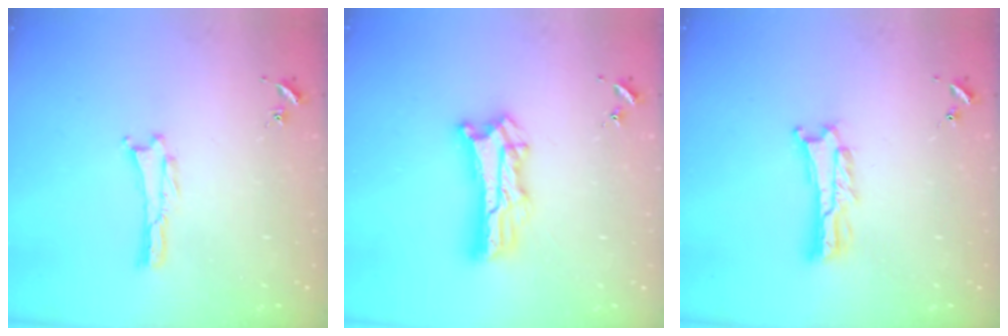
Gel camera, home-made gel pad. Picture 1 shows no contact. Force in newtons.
{"total": 9.3, "press": 9.3, "slide": 0.7}
{"total": 2.0, "press": 2.0, "slide": 0.3}